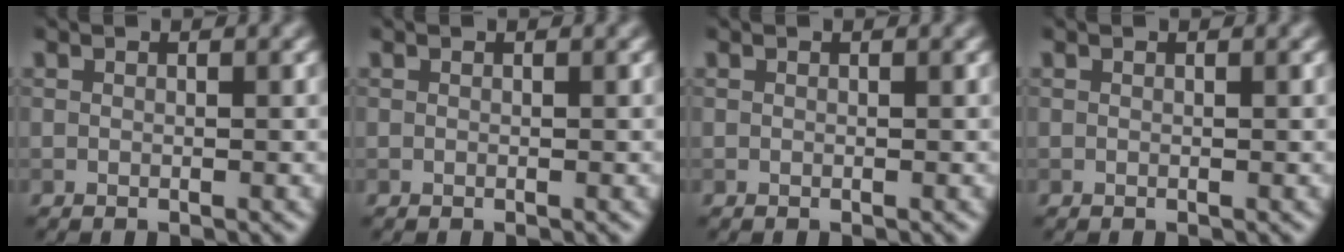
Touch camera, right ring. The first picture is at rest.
{"total": 0.0}
{"total": 0.0}
{"total": 0.0}